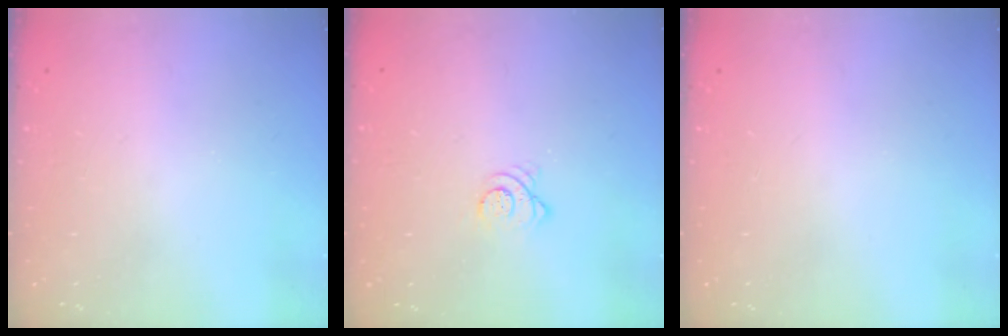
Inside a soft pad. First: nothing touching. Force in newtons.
{"total": 3.2, "press": 3.2, "slide": 0.2}
{"total": 0.0}